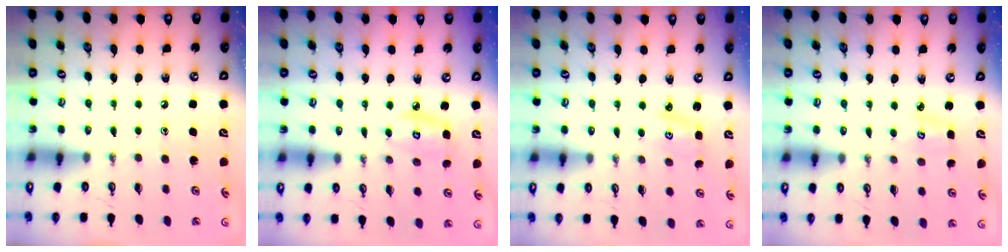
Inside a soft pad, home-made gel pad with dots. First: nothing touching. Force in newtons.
{"total": 5.4, "press": 5.4, "slide": 0.3}
{"total": 2.8, "press": 2.8, "slide": 0.3}
{"total": 3.4, "press": 3.4, "slide": 0.4}